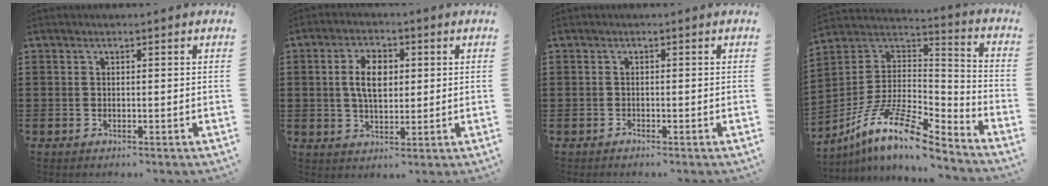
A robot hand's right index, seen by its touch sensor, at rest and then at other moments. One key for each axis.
{"total": 6.0, "fx": 0.8, "fy": 3.3, "fz": 4.9, "tx": -0.102, "ty": 0.008, "tz": 0.007}
{"total": 0.6, "fx": -0.6, "fy": 0.2, "fz": 0.0, "tx": 0.000, "ty": 0.003, "tz": -0.014}
{"total": 13.0, "fx": -9.1, "fy": 3.6, "fz": 8.5, "tx": -0.171, "ty": 0.015, "tz": -0.176}